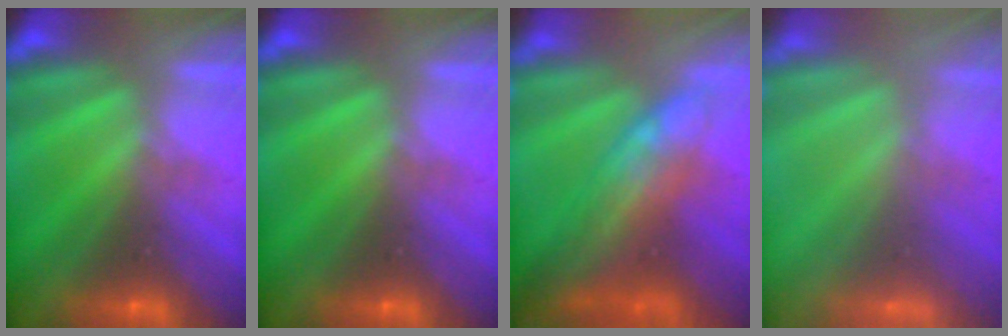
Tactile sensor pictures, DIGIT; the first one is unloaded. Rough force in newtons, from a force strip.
{"total": 0.0}
{"total": 6.8}
{"total": 7.6}